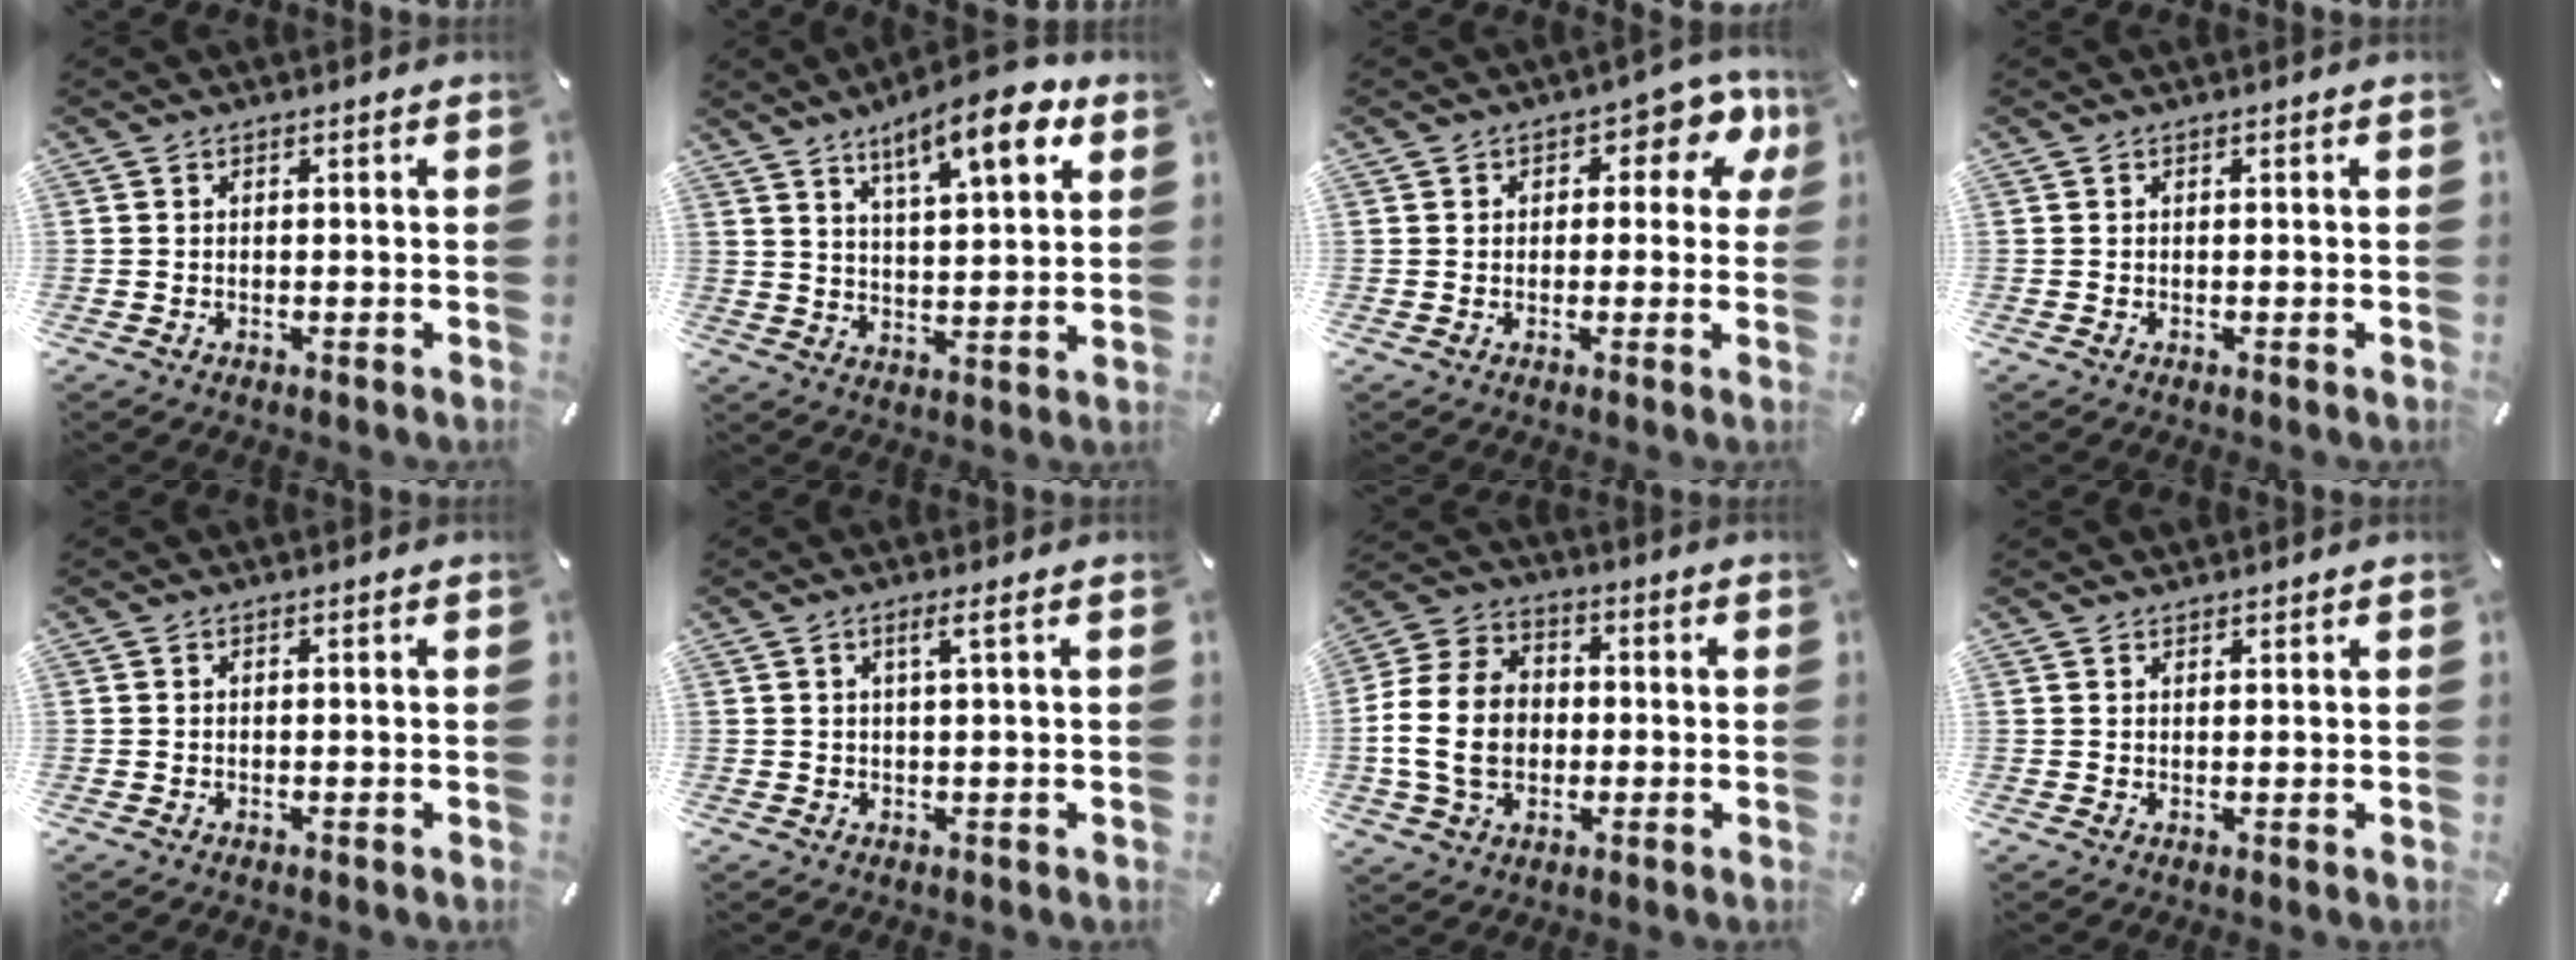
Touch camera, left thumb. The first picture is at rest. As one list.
[{"total": 13.0, "force": [8.4, 4.0, 9.0], "torque": [-0.127, -0.041, 0.137]}, {"total": 7.5, "force": [3.0, 4.5, 5.2], "torque": [-0.059, -0.010, 0.046]}, {"total": 0.0}, {"total": 0.0}, {"total": 2.6, "force": [0.9, 0.1, 2.5], "torque": [-0.048, 0.000, 0.013]}, {"total": 14.0, "force": [-1.1, 11.0, 8.6], "torque": [-0.202, 0.015, -0.019]}, {"total": 1.0, "force": [0.9, 0.5, -0.1], "torque": [0.002, -0.002, 0.019]}]